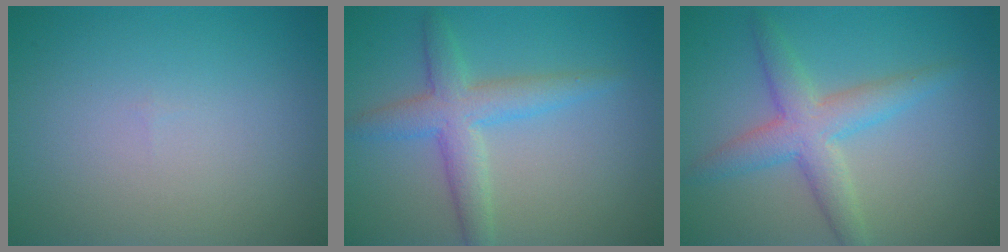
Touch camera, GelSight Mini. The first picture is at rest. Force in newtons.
{"total": 4.0, "press": 4.0, "slide": 0.1}
{"total": 4.3, "press": 4.3, "slide": 0.1}